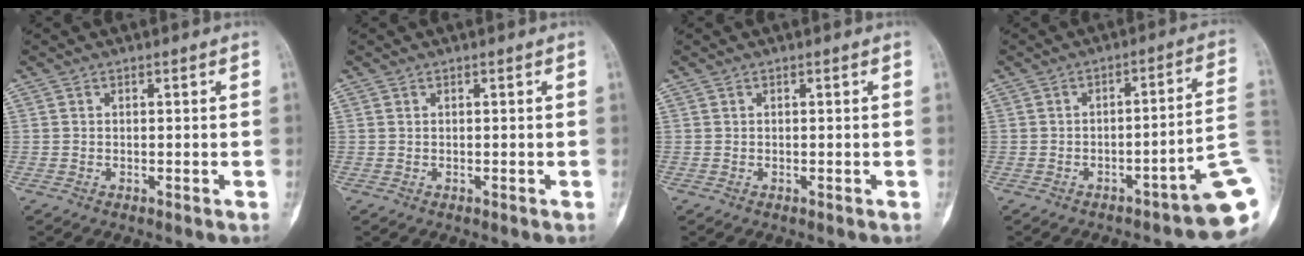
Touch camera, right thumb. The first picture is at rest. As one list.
[{"total": 0.0}, {"total": 0.0}, {"total": 11.9, "force": [-4.5, 2.1, 10.9], "torque": [-0.099, 0.047, -0.060]}]